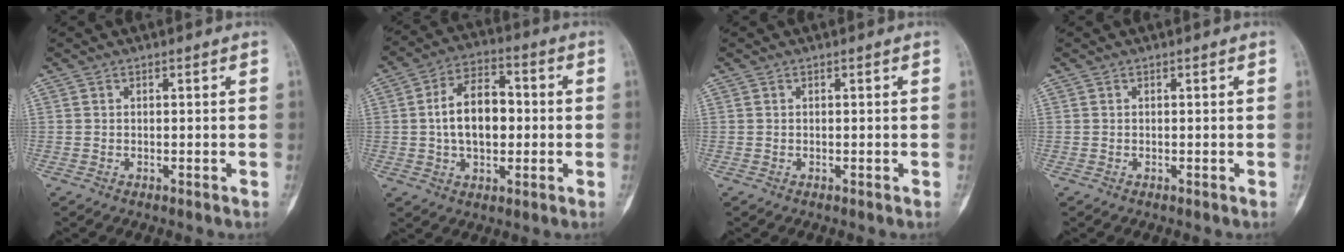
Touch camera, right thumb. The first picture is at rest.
{"total": 11.8, "force": [0.1, 7.2, 9.4], "torque": [-0.140, 0.022, -0.003]}
{"total": 0.0}
{"total": 0.0}